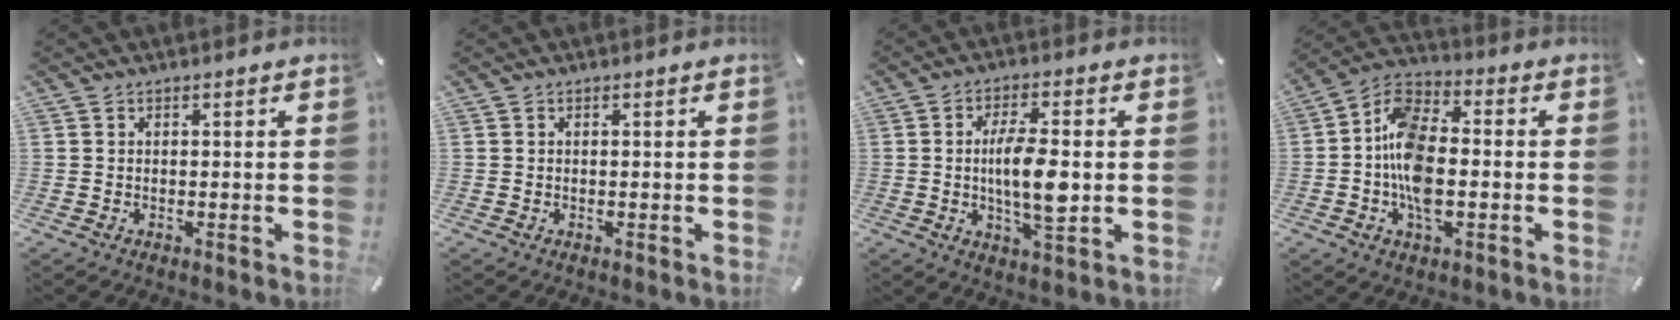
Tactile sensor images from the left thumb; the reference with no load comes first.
{"total": 0.0}
{"total": 9.9, "force": [-0.3, 3.2, 9.4], "torque": [-0.173, -0.012, -0.012]}
{"total": 12.0, "force": [-2.5, 7.1, 9.3], "torque": [-0.200, 0.008, -0.043]}